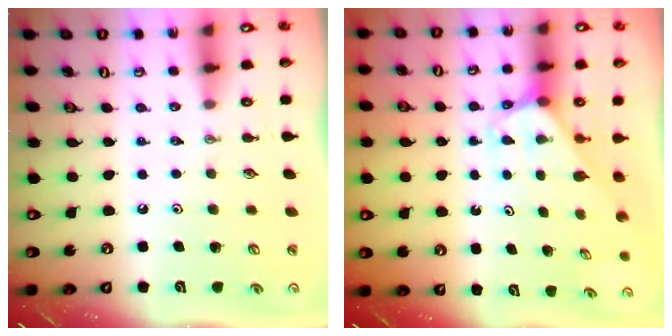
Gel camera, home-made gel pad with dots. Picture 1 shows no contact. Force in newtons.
{"total": 2.5, "press": 2.5, "slide": 0.1}